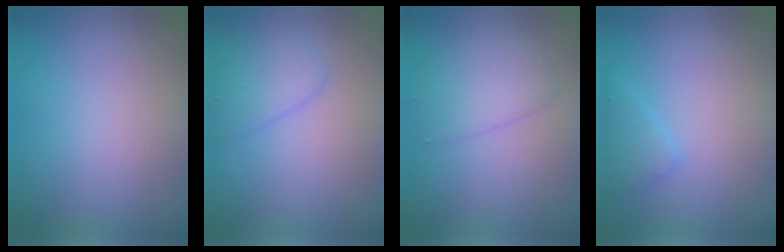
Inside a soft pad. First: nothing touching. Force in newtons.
{"total": 2.8, "press": 2.8, "slide": 0.1}
{"total": 3.0, "press": 3.0, "slide": 0.1}
{"total": 1.4, "press": 1.4, "slide": 0.0}